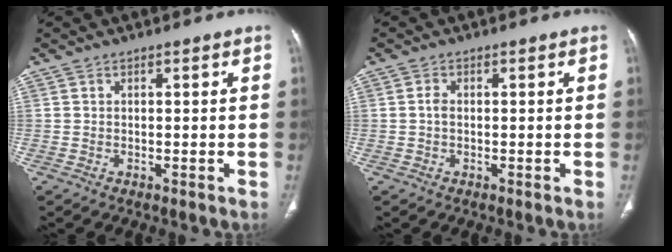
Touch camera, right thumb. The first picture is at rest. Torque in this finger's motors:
{"motor_torque": [-0.39, 0.08, 0.40, 0.12, 0.03]}